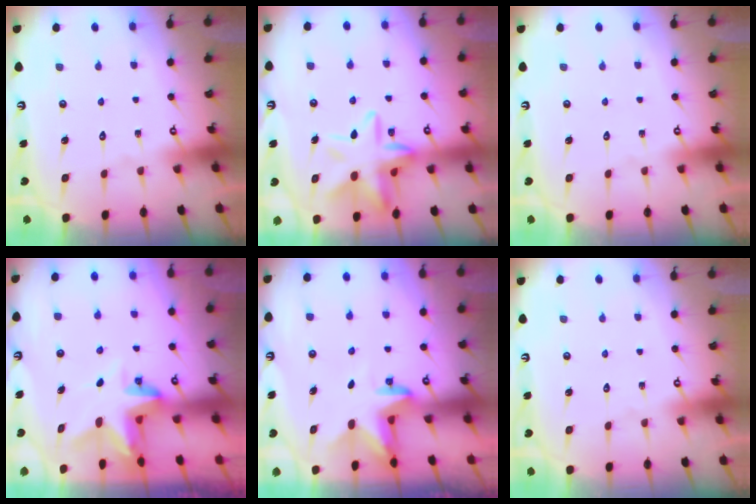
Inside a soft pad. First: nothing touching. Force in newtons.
{"total": 14.3, "press": 14.2, "slide": 1.3}
{"total": 0.0}
{"total": 4.6, "press": 4.6, "slide": 0.2}
{"total": 3.3, "press": 3.2, "slide": 0.8}
{"total": 0.0}